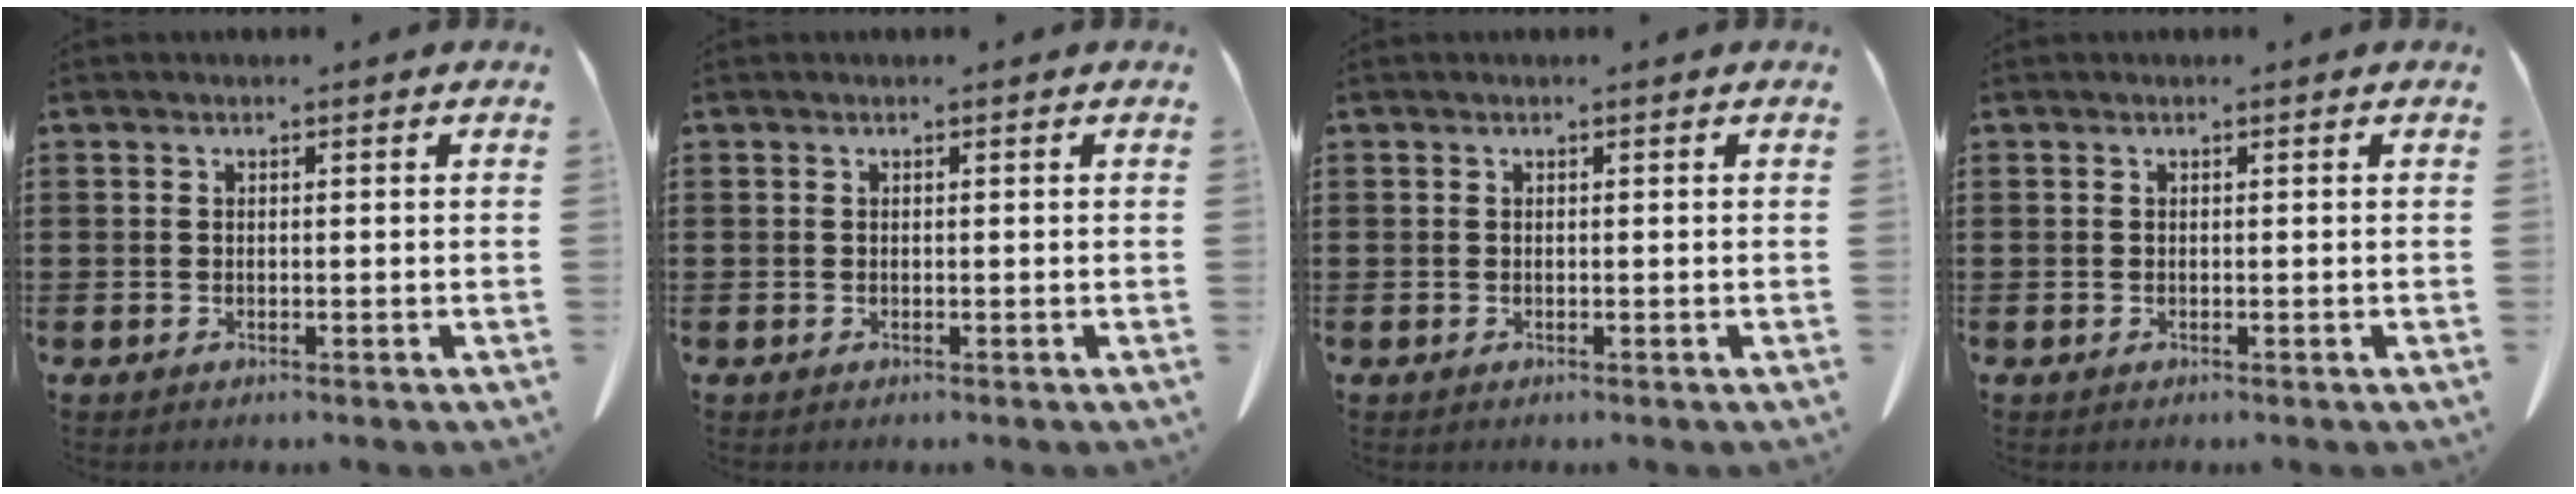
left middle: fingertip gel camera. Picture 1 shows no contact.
{"total": 0.0}
{"total": 0.0}
{"total": 0.0}